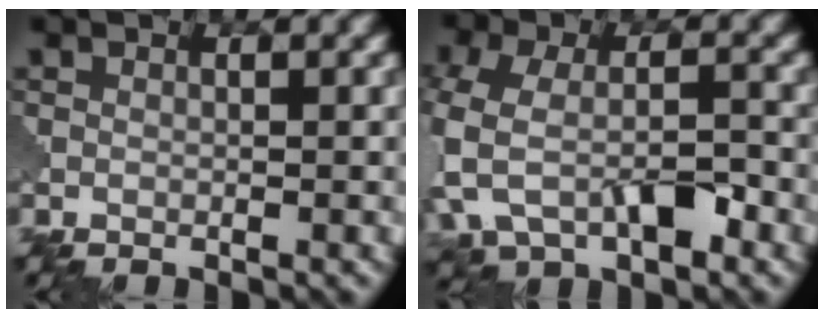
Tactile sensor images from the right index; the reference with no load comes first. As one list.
[{"total": 7.4, "force": [-2.6, 4.4, 5.4], "torque": [-0.130, -0.007, -0.053]}]